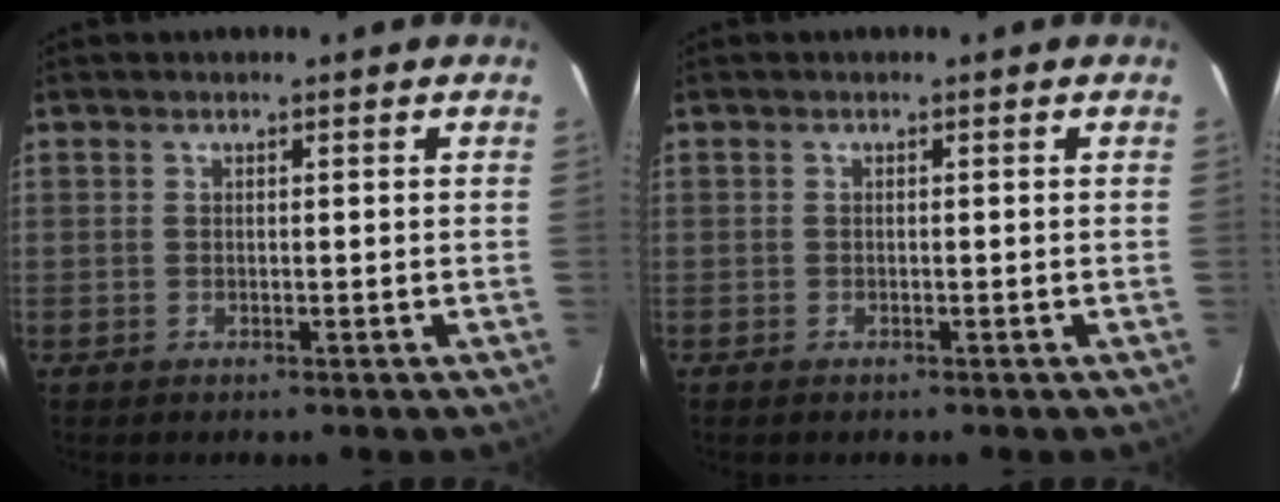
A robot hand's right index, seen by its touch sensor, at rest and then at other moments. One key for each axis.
{"total": 0.5, "fx": -0.4, "fy": 0.2, "fz": 0.2, "tx": -0.006, "ty": -0.002, "tz": -0.009}